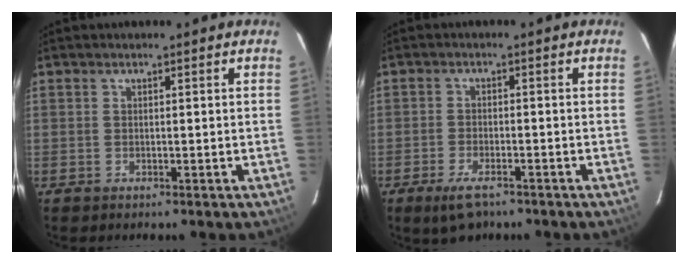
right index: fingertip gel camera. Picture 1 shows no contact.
{"total": 5.3, "force": [-3.7, 2.0, 3.2], "torque": [-0.076, -0.010, -0.066]}